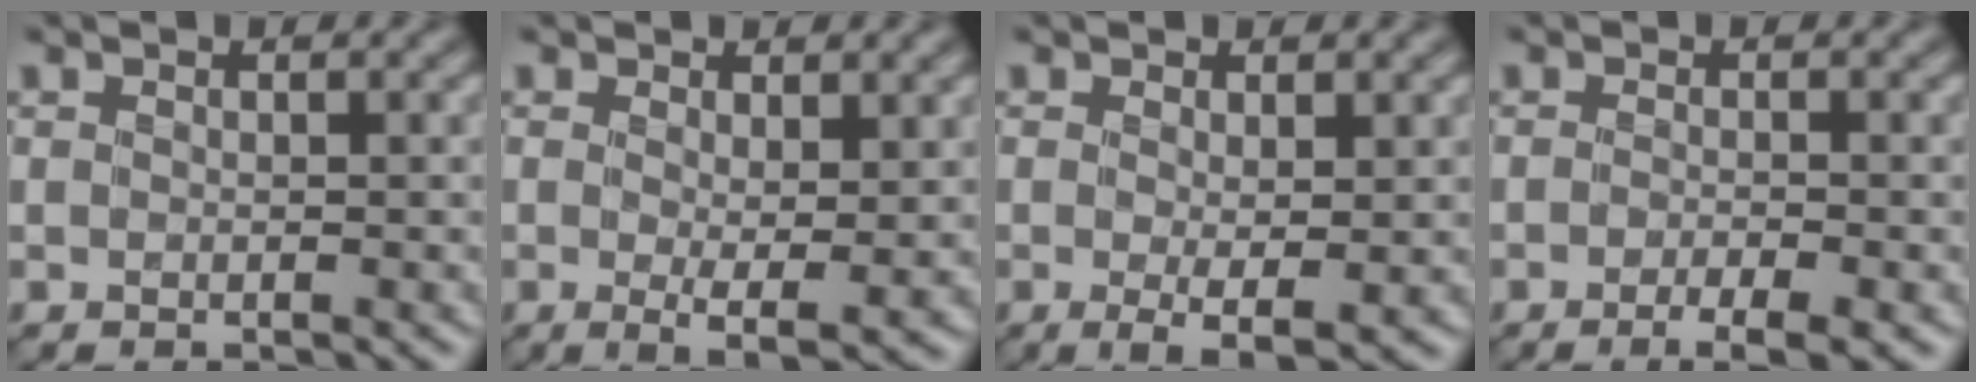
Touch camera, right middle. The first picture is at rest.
{"total": 3.1, "force": [0.4, 0.8, 3.0], "torque": [-0.054, -0.008, 0.006]}
{"total": 2.8, "force": [-0.1, 0.7, 2.7], "torque": [-0.051, -0.008, -0.001]}
{"total": 3.0, "force": [-1.5, 0.6, 2.5], "torque": [-0.046, -0.001, -0.027]}